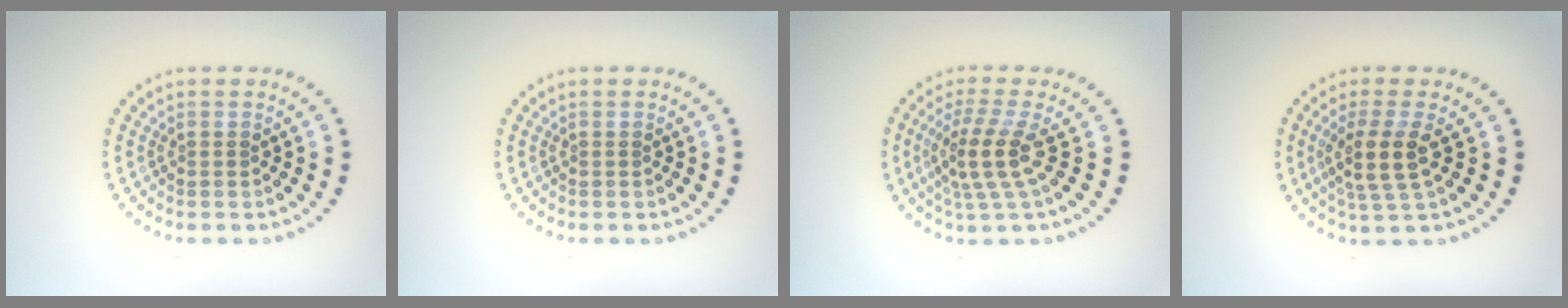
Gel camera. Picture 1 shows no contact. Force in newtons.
{"total": 0.0}
{"total": 3.7, "press": 2.8, "slide": 2.3}
{"total": 3.5, "press": 2.8, "slide": 2.1}